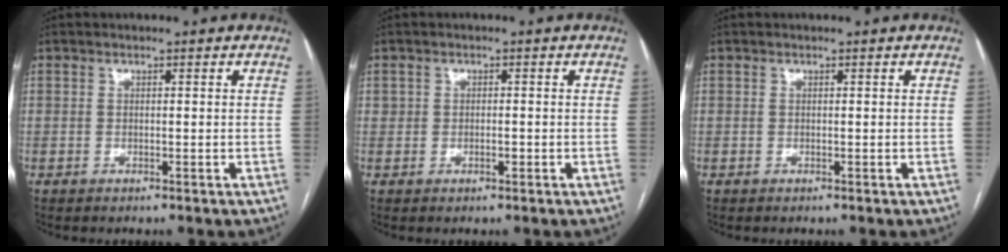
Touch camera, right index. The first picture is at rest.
{"total": 1.2, "force": [-0.2, 0.8, 0.8], "torque": [-0.013, 0.007, 0.002]}
{"total": 0.0}